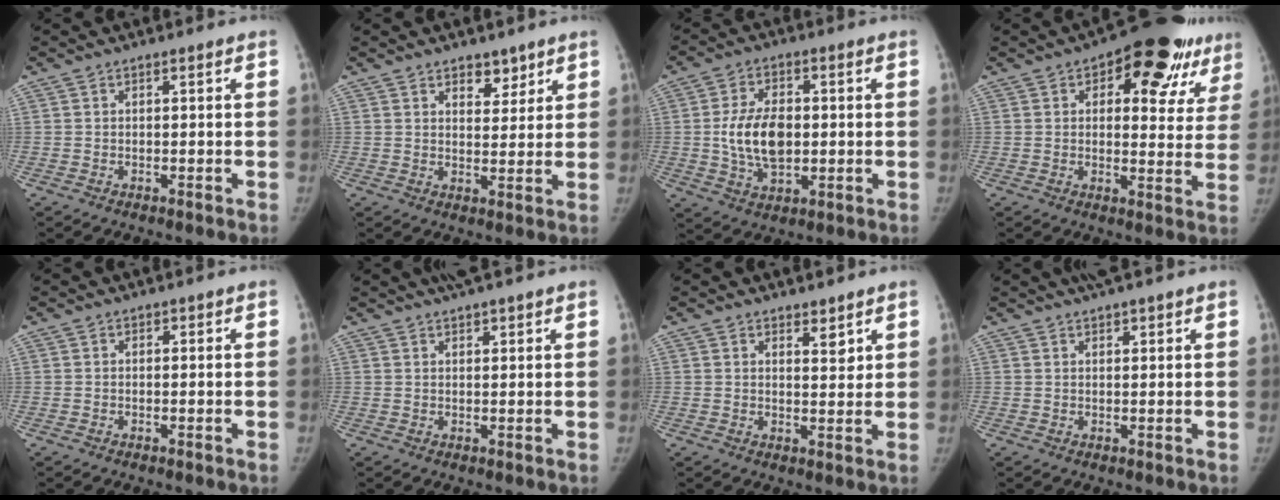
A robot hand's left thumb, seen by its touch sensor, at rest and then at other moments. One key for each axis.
{"total": 4.6, "fx": 3.2, "fy": 2.6, "fz": 2.1, "tx": -0.001, "ty": -0.022, "tz": 0.051}
{"total": 11.0, "fx": 0.0, "fy": 6.6, "fz": 8.8, "tx": -0.150, "ty": 0.002, "tz": 0.004}
{"total": 19.3, "fx": 9.9, "fy": 9.2, "fz": 13.7, "tx": -0.118, "ty": -0.014, "tz": 0.126}
{"total": 0.0}
{"total": 3.9, "fx": 3.2, "fy": 0.6, "fz": 2.2, "tx": -0.026, "ty": 0.005, "tz": 0.053}
{"total": 3.4, "fx": 2.4, "fy": 1.6, "fz": 1.8, "tx": -0.010, "ty": -0.018, "tz": 0.040}
{"total": 3.6, "fx": 2.9, "fy": 0.6, "fz": 2.1, "tx": -0.024, "ty": 0.006, "tz": 0.048}